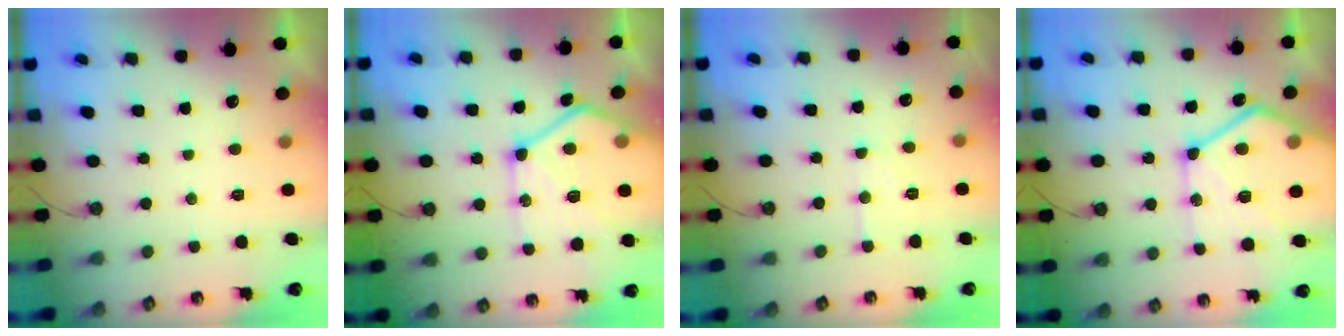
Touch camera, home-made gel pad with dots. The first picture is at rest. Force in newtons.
{"total": 20.6, "press": 20.6, "slide": 1.8}
{"total": 6.7, "press": 6.7, "slide": 0.4}
{"total": 21.8, "press": 21.7, "slide": 2.3}